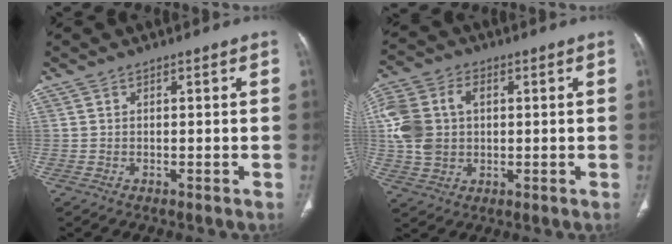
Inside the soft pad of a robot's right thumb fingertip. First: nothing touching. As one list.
[{"total": 12.5, "force": [1.4, 9.4, 8.1], "torque": [-0.171, 0.016, 0.028]}]